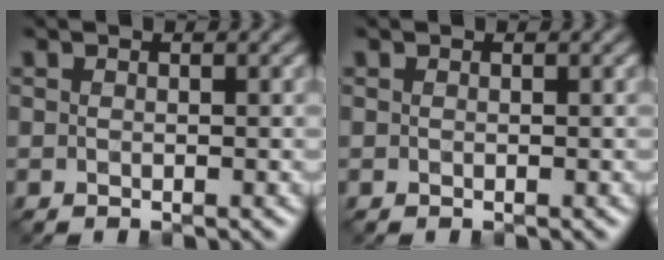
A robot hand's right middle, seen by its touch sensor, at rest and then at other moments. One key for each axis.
{"total": 0.0}